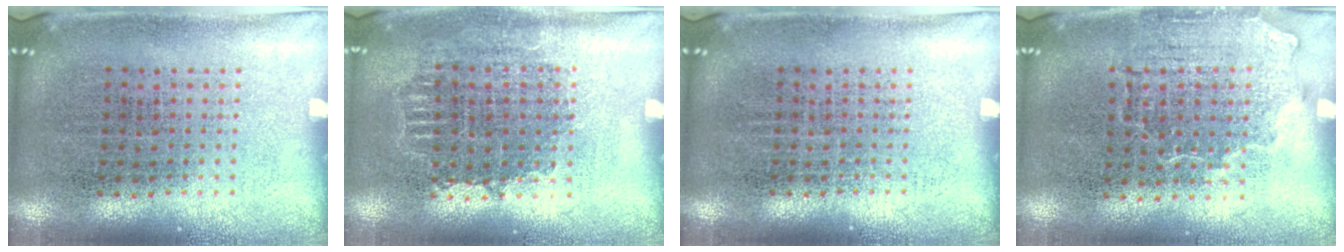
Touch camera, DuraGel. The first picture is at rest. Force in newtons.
{"total": 0.9, "press": 0.8, "slide": 0.3}
{"total": 0.0}
{"total": 1.5, "press": 1.2, "slide": 0.8}